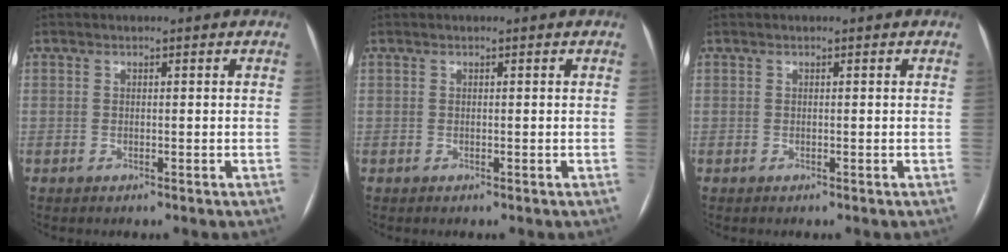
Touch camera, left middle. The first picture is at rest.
{"total": 0.0}
{"total": 0.0}